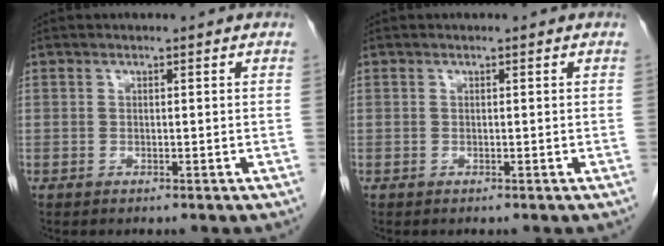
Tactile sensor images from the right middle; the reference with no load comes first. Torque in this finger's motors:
{"motor_torque": [0.00, 0.00, 0.00, -0.01]}